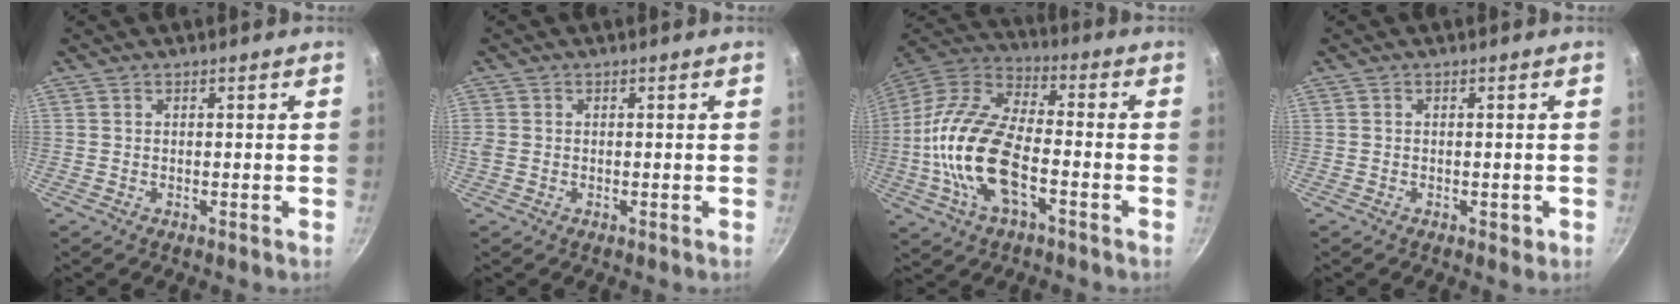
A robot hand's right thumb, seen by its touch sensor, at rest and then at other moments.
{"total": 2.1, "force": [-0.1, 1.7, 1.1], "torque": [-0.033, 0.002, 0.000]}
{"total": 19.4, "force": [-4.4, 9.3, 16.5], "torque": [-0.342, 0.025, -0.084]}
{"total": 1.2, "force": [-0.4, 0.7, 0.8], "torque": [-0.005, -0.001, -0.005]}